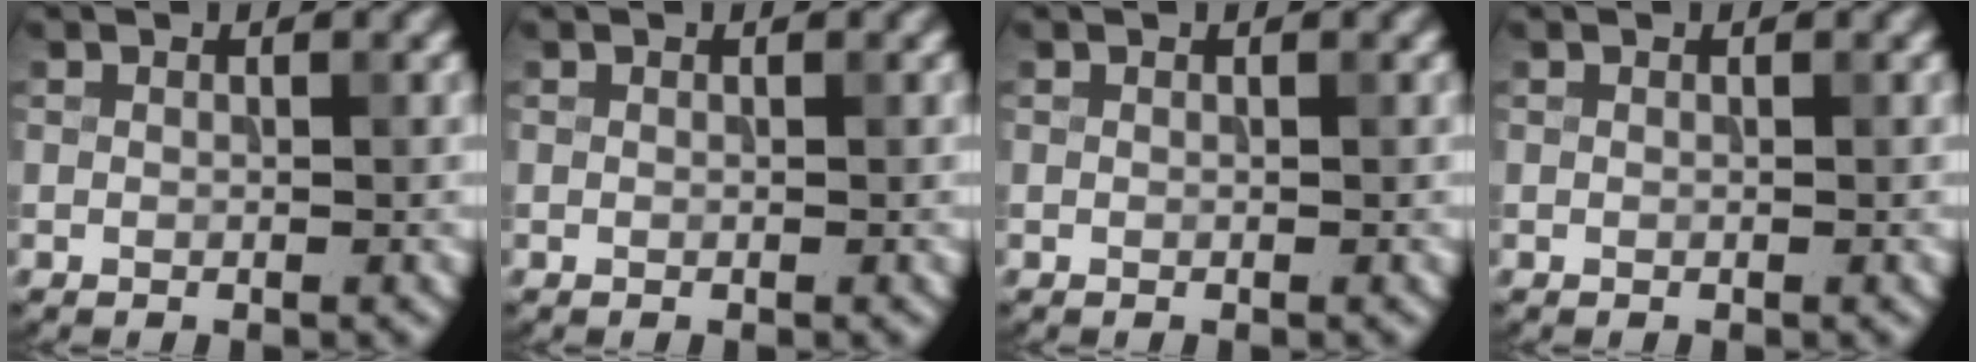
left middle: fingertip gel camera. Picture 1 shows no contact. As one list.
[{"total": 0.0}, {"total": 0.0}, {"total": 0.0}]